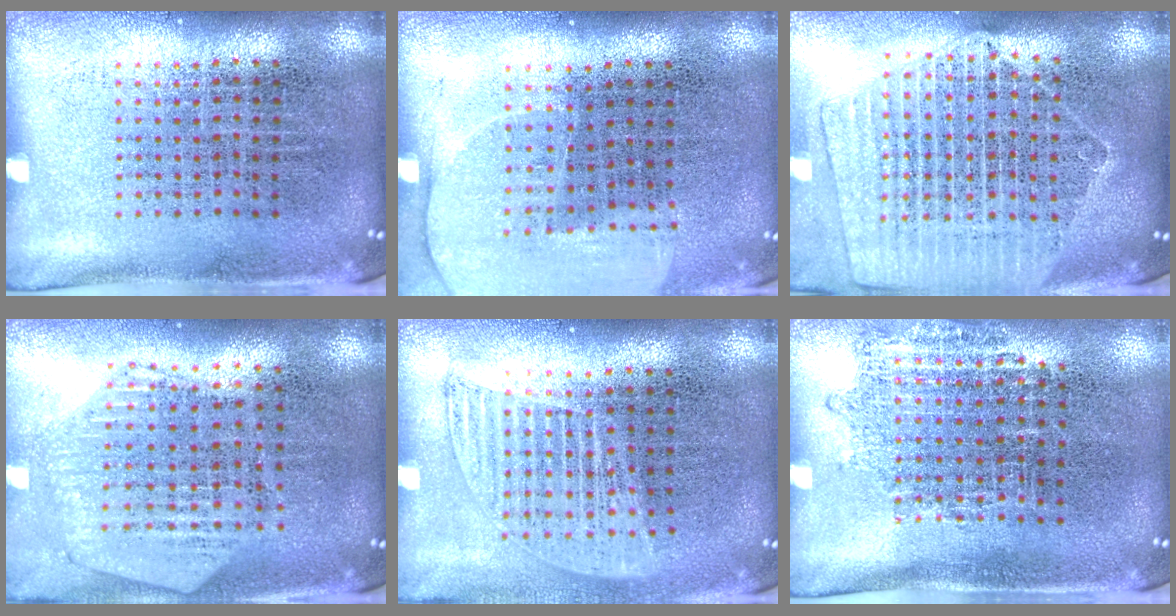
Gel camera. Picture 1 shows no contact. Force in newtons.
{"total": 1.4, "press": 1.3, "slide": 0.5}
{"total": 2.2, "press": 2.0, "slide": 0.9}
{"total": 1.2, "press": 1.1, "slide": 0.2}
{"total": 1.2, "press": 1.1, "slide": 0.6}
{"total": 0.9, "press": 0.8, "slide": 0.3}